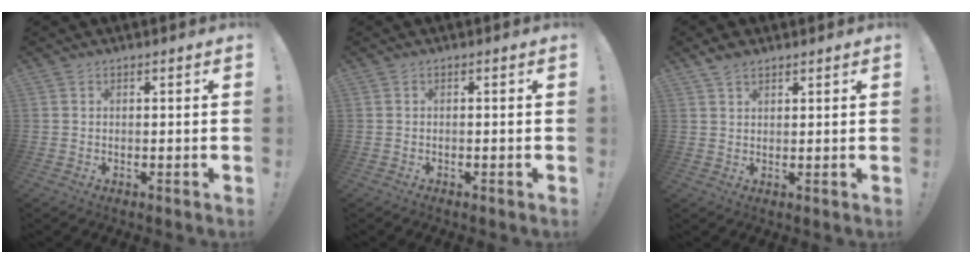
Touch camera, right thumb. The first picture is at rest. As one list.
[{"total": 0.0}, {"total": 3.3, "force": [2.4, 1.6, 1.5], "torque": [-0.023, -0.010, 0.046]}]